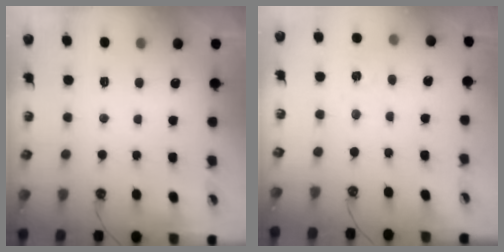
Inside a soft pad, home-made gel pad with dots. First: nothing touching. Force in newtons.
{"total": 1.3, "press": 1.3, "slide": 0.2}